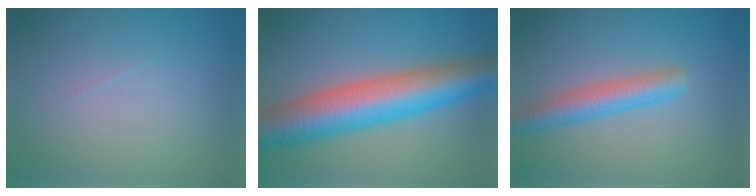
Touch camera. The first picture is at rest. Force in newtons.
{"total": 10.9, "press": 10.9, "slide": 0.4}
{"total": 3.8, "press": 3.8, "slide": 0.1}